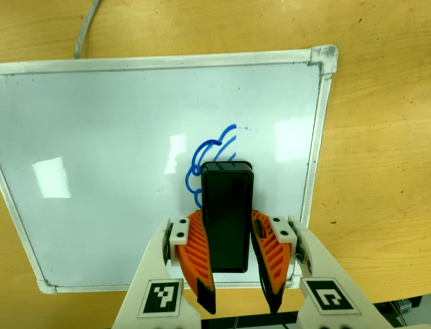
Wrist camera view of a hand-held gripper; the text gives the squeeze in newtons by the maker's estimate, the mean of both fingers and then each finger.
{"total": 10.4, "left": 9.5, "right": 11.4}